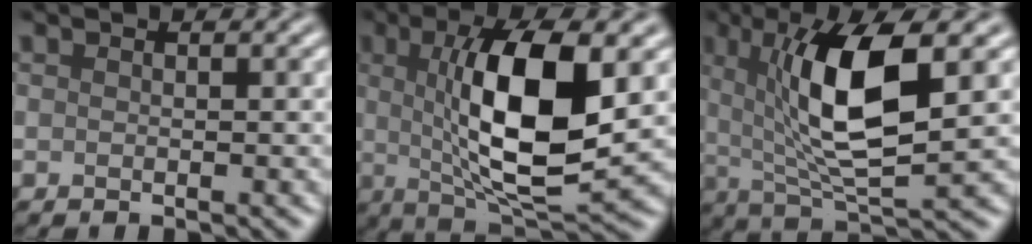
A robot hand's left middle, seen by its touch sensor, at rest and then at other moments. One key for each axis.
{"total": 10.9, "fx": 1.2, "fy": 3.4, "fz": 10.3, "tx": -0.164, "ty": -0.002, "tz": 0.021}
{"total": 9.7, "fx": 2.2, "fy": 2.8, "fz": 9.1, "tx": -0.154, "ty": -0.005, "tz": 0.041}